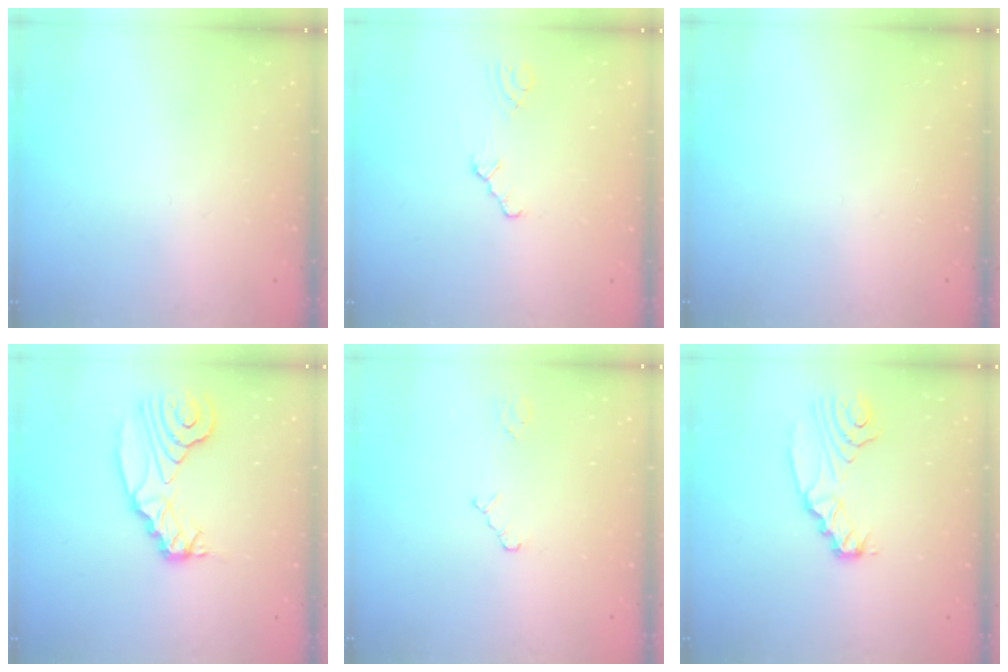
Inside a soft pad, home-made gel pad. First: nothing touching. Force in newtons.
{"total": 1.2, "press": 1.1, "slide": 0.2}
{"total": 0.0}
{"total": 11.7, "press": 11.6, "slide": 1.6}
{"total": 2.8, "press": 2.8, "slide": 0.4}
{"total": 8.9, "press": 8.8, "slide": 1.1}